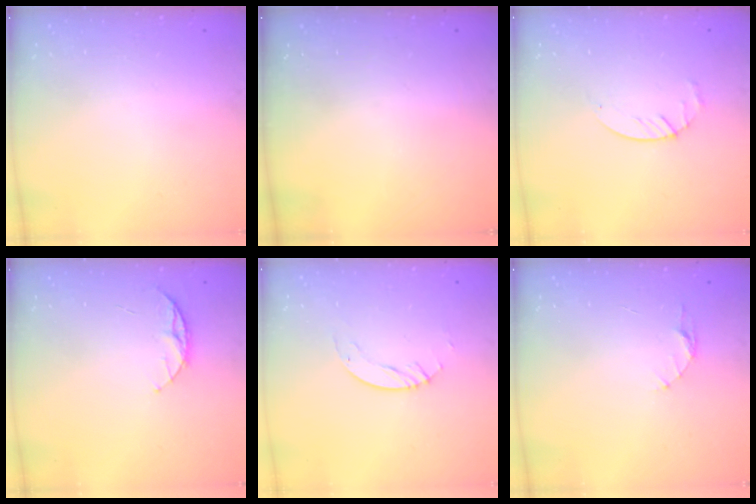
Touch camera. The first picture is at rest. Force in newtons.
{"total": 0.0}
{"total": 2.9, "press": 2.9, "slide": 0.4}
{"total": 6.0, "press": 5.9, "slide": 0.6}
{"total": 4.5, "press": 4.5, "slide": 0.4}
{"total": 3.5, "press": 3.5, "slide": 0.3}